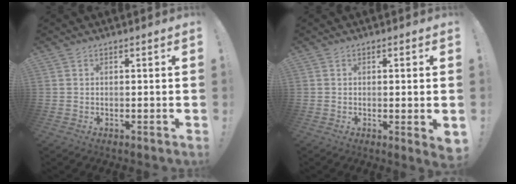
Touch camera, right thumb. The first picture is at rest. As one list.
[{"total": 3.1, "force": [-0.2, 0.0, 3.1], "torque": [-0.040, -0.010, -0.002]}]